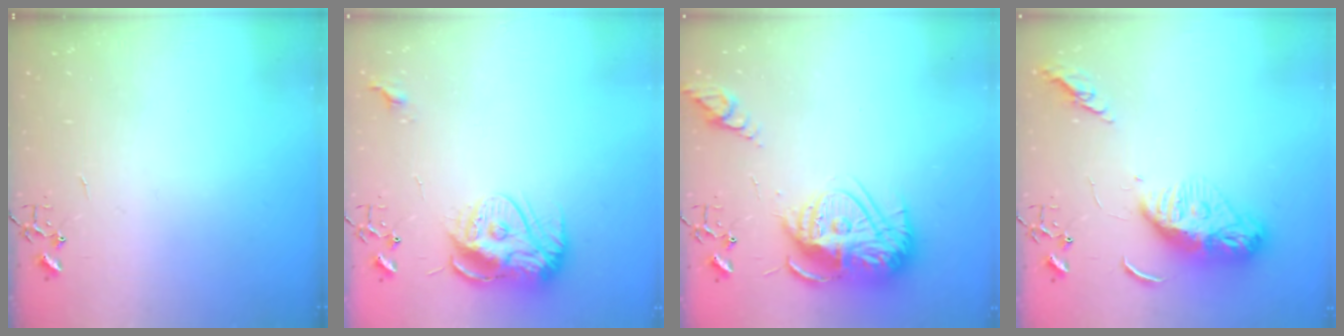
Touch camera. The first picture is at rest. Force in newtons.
{"total": 13.7, "press": 13.7, "slide": 1.2}
{"total": 18.1, "press": 18.1, "slide": 1.6}
{"total": 12.9, "press": 12.8, "slide": 1.1}